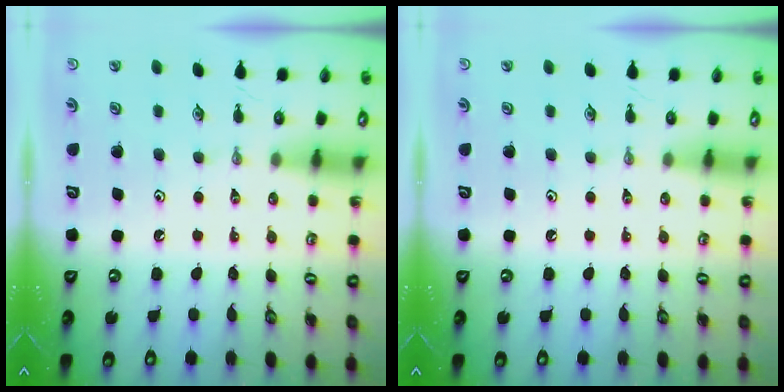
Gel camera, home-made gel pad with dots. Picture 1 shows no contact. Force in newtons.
{"total": 0.0}